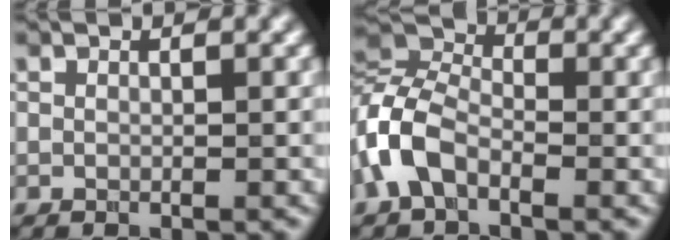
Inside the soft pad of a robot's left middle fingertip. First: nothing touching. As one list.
[{"total": 5.5, "force": [-2.5, 3.3, 3.5], "torque": [-0.086, 0.009, -0.068]}]